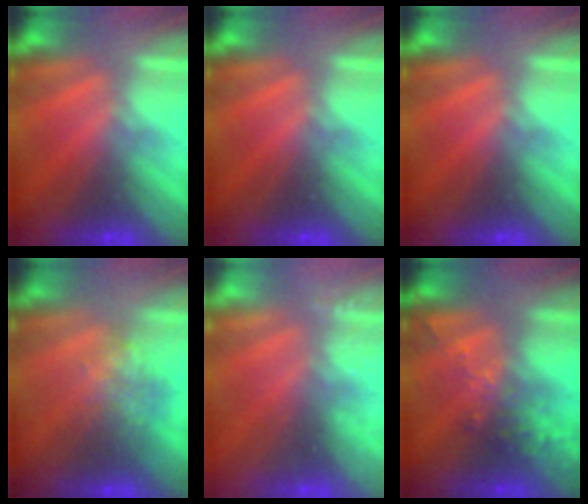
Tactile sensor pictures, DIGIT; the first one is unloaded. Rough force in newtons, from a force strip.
{"total": 0.0}
{"total": 0.0}
{"total": 4.4}
{"total": 2.4}
{"total": 2.7}